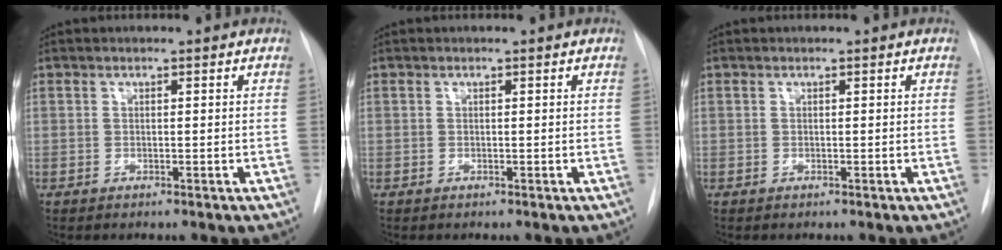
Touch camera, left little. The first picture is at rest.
{"total": 0.0}
{"total": 0.0}